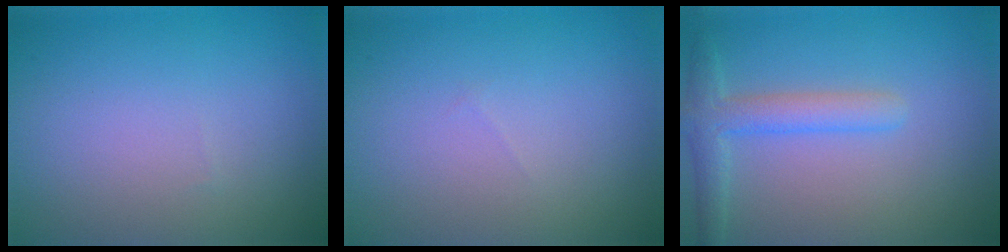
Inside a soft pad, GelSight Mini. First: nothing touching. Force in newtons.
{"total": 0.0}
{"total": 3.0, "press": 3.0, "slide": 0.2}